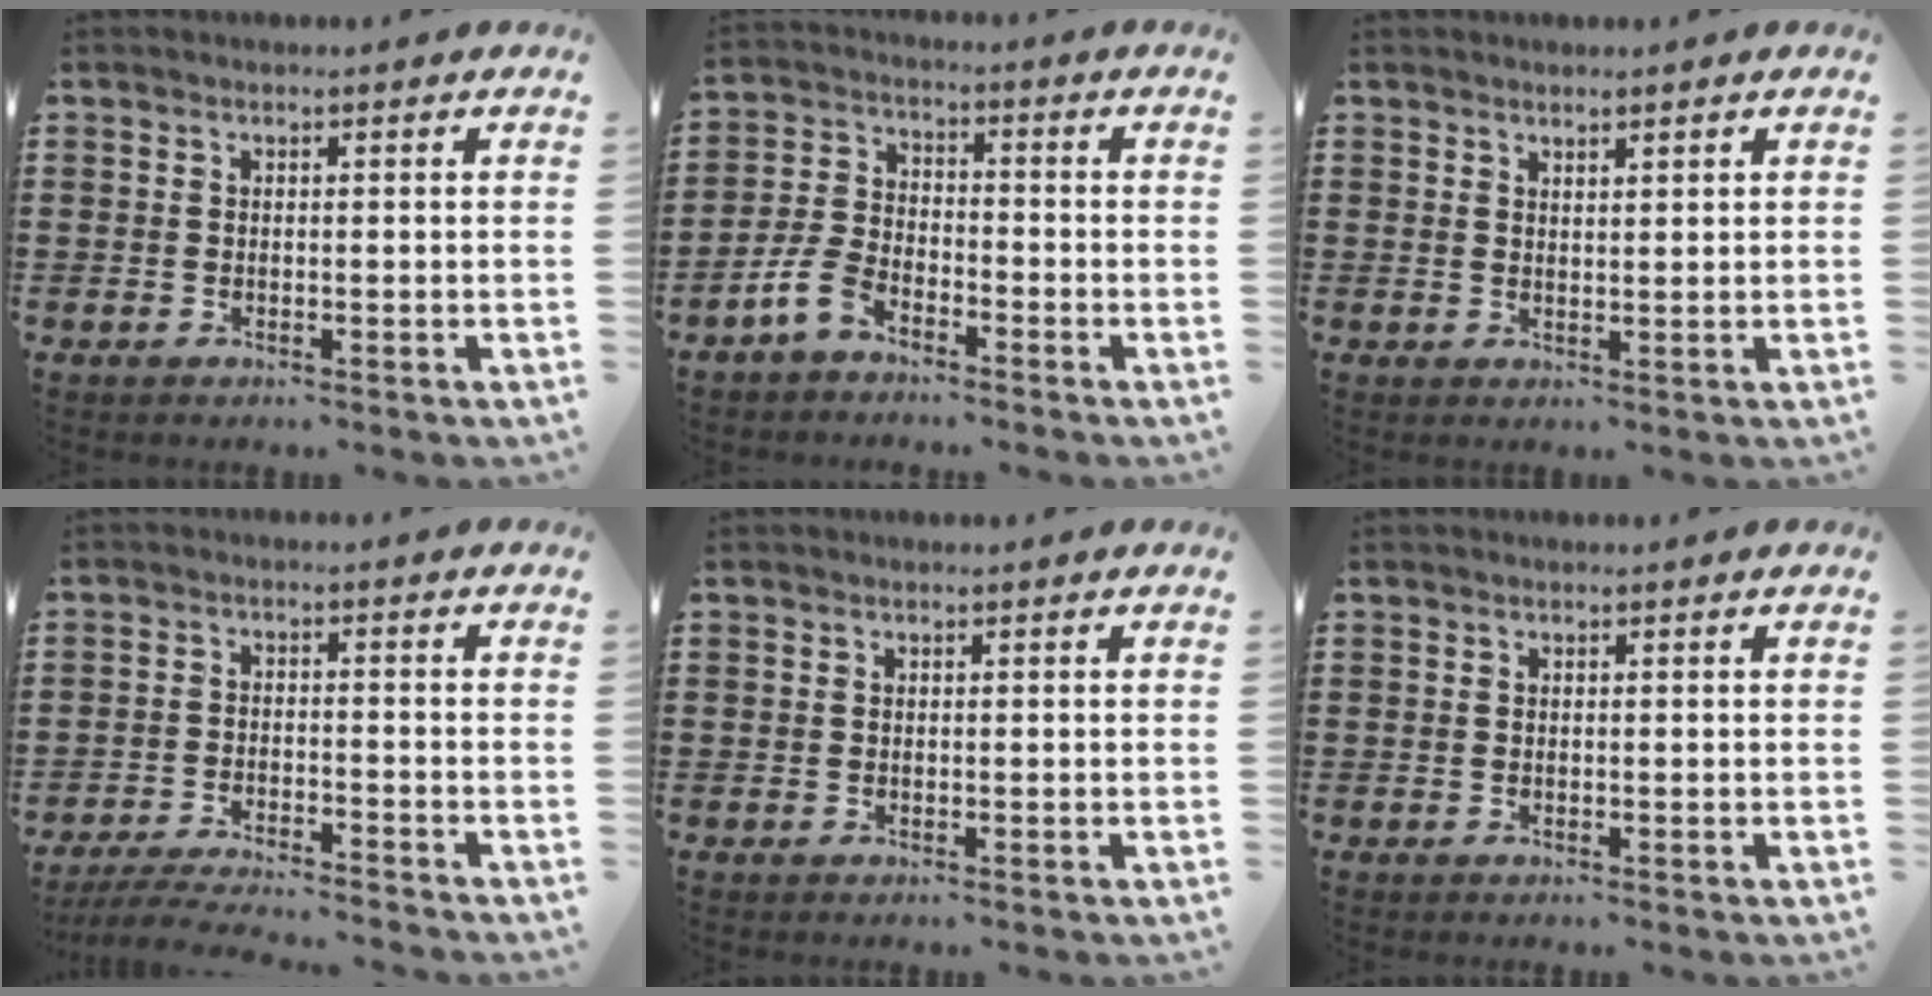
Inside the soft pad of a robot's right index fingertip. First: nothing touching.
{"total": 5.2, "force": [-3.6, 2.3, 2.9], "torque": [-0.085, 0.002, -0.077]}
{"total": 1.3, "force": [1.3, 0.2, 0.1], "torque": [-0.004, 0.001, 0.024]}
{"total": 4.3, "force": [-4.2, -0.1, 1.0], "torque": [-0.030, -0.009, -0.089]}
{"total": 0.0}
{"total": 0.0}